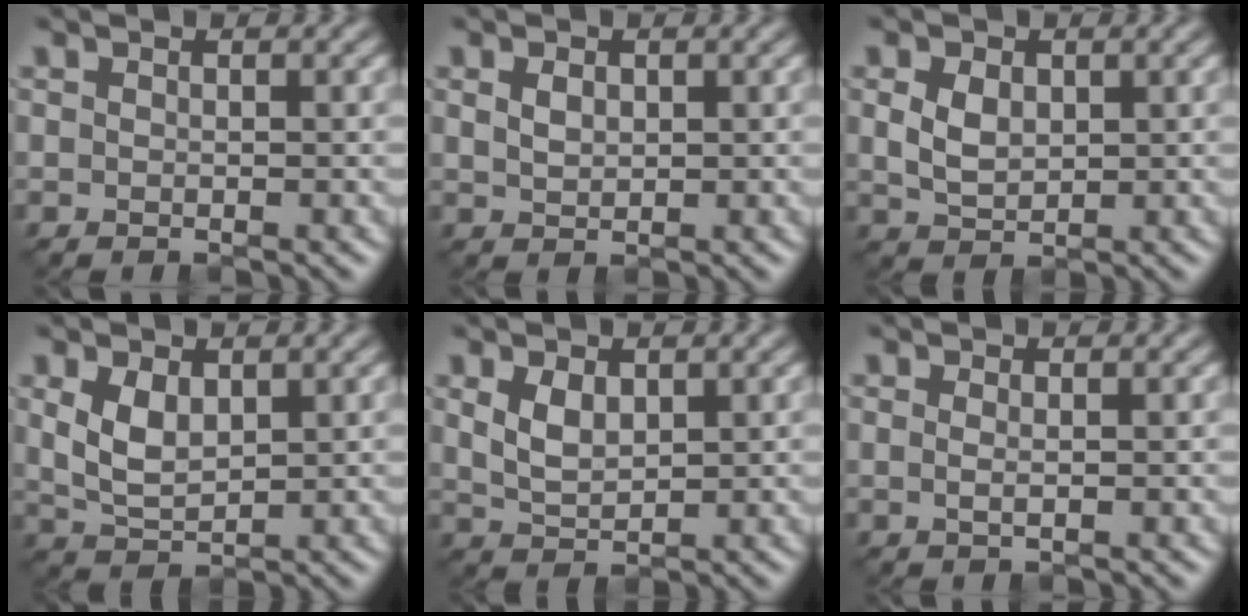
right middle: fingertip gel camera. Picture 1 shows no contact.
{"total": 1.5, "force": [0.6, 1.0, 1.0], "torque": [-0.019, 0.000, 0.014]}
{"total": 2.7, "force": [0.7, 1.9, 1.8], "torque": [-0.043, -0.001, 0.016]}
{"total": 3.4, "force": [1.2, 2.0, 2.5], "torque": [-0.060, -0.002, 0.030]}
{"total": 2.7, "force": [1.1, 1.6, 1.8], "torque": [-0.046, -0.003, 0.027]}
{"total": 0.7, "force": [0.1, 0.2, 0.7], "torque": [-0.015, -0.001, 0.001]}